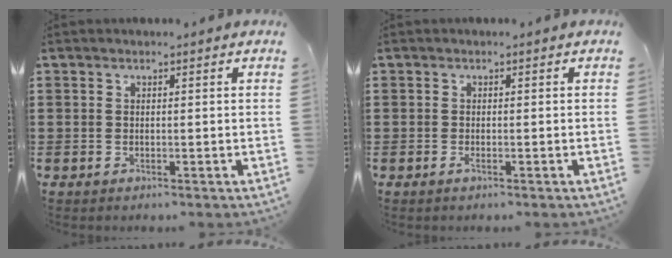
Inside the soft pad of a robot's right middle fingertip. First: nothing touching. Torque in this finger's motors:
{"motor_torque": [1.80, 0.33, 0.06, 0.03]}